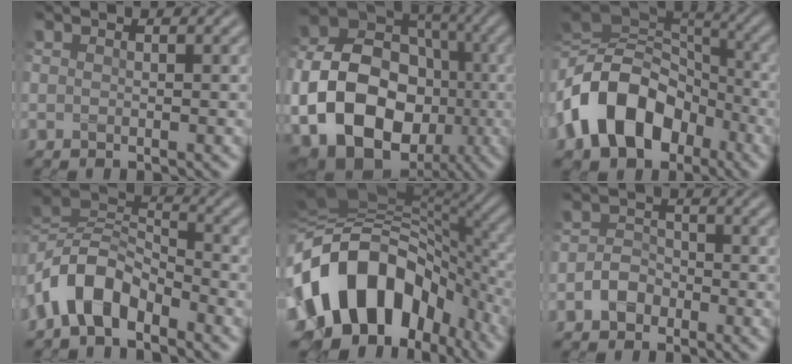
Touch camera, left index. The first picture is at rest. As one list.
[{"total": 15.2, "force": [-3.2, 11.9, 9.0], "torque": [-0.176, -0.023, -0.057]}, {"total": 13.6, "force": [-4.4, 9.6, 8.5], "torque": [-0.169, 0.005, -0.090]}, {"total": 6.8, "force": [-3.9, 3.7, 4.2], "torque": [-0.079, 0.012, -0.086]}, {"total": 15.0, "force": [-4.8, 10.3, 9.7], "torque": [-0.164, 0.009, -0.093]}, {"total": 2.2, "force": [-1.2, 1.6, 0.9], "torque": [-0.016, 0.012, -0.026]}]